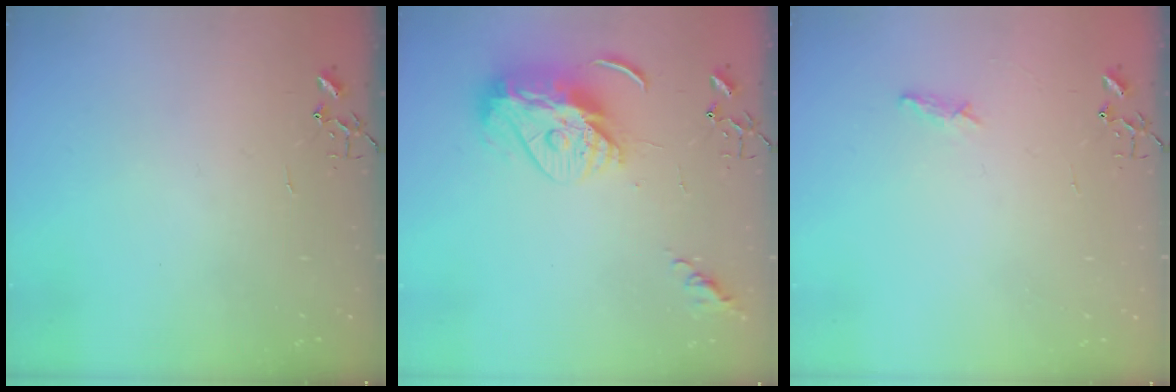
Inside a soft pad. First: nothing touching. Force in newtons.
{"total": 12.3, "press": 12.2, "slide": 1.1}
{"total": 5.9, "press": 5.8, "slide": 0.7}